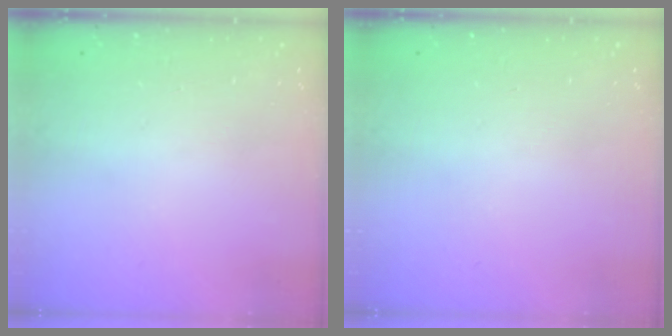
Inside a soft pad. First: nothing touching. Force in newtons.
{"total": 0.0}